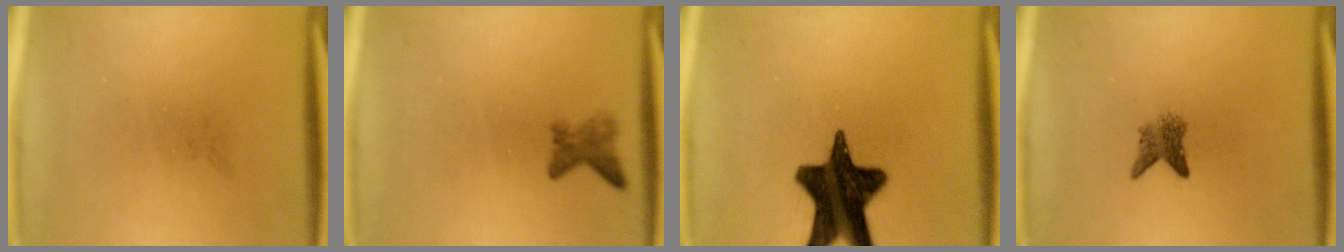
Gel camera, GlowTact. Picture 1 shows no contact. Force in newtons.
{"total": 2.0}
{"total": 16.5}
{"total": 2.6}